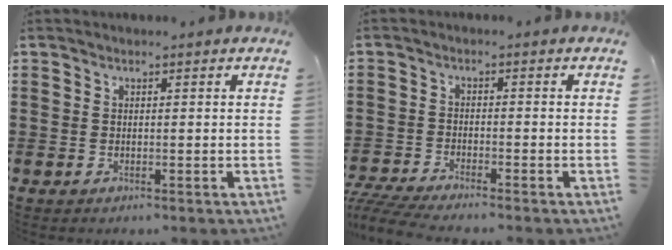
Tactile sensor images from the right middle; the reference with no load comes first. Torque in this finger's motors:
{"motor_torque": [0.81, -0.30, 0.31, 0.11]}